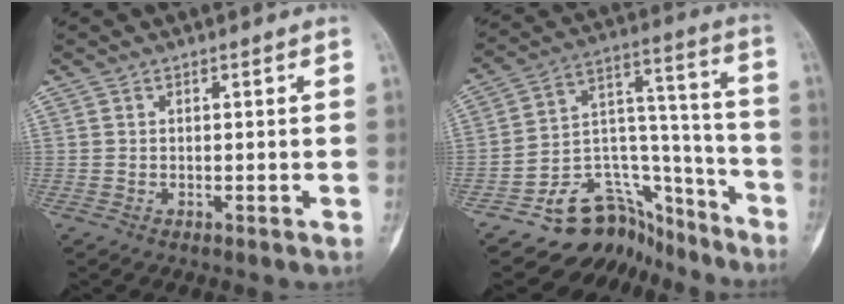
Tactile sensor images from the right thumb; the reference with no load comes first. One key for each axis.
{"total": 16.4, "fx": -12.8, "fy": 9.8, "fz": 3.2, "tx": -0.007, "ty": 0.158, "tz": -0.204}